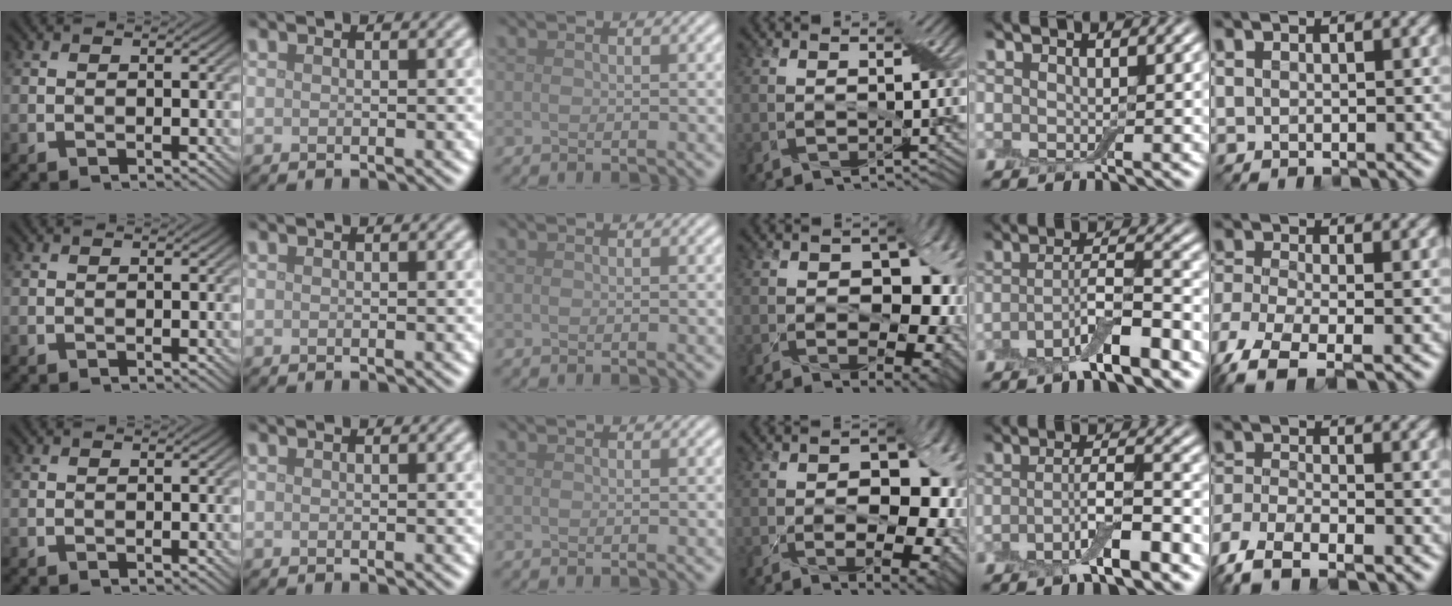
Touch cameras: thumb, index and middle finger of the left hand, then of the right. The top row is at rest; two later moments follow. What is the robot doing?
{"motion": "peel", "object": "adhesive wrap"}